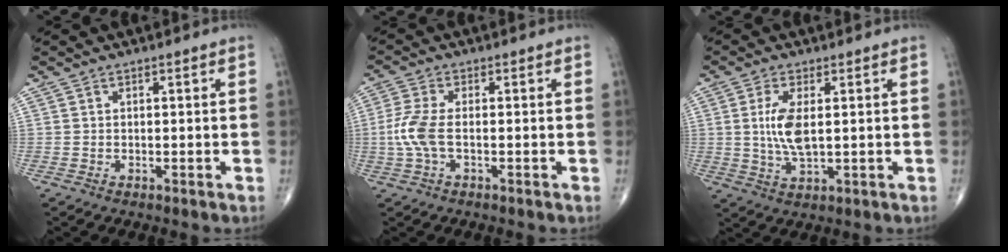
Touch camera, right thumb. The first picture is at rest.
{"total": 5.5, "force": [-0.8, 2.2, 5.0], "torque": [-0.140, 0.004, -0.022]}
{"total": 6.7, "force": [0.8, 2.5, 6.2], "torque": [-0.131, -0.014, 0.019]}